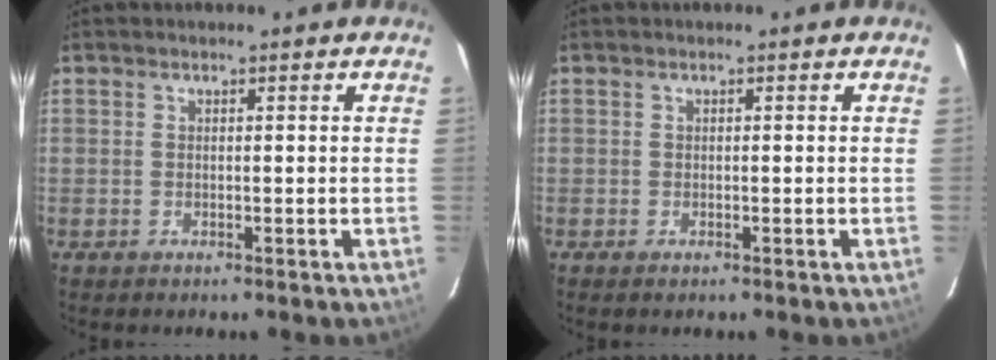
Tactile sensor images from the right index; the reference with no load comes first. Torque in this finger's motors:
{"motor_torque": [0.05, 0.11, 0.08, 0.01]}